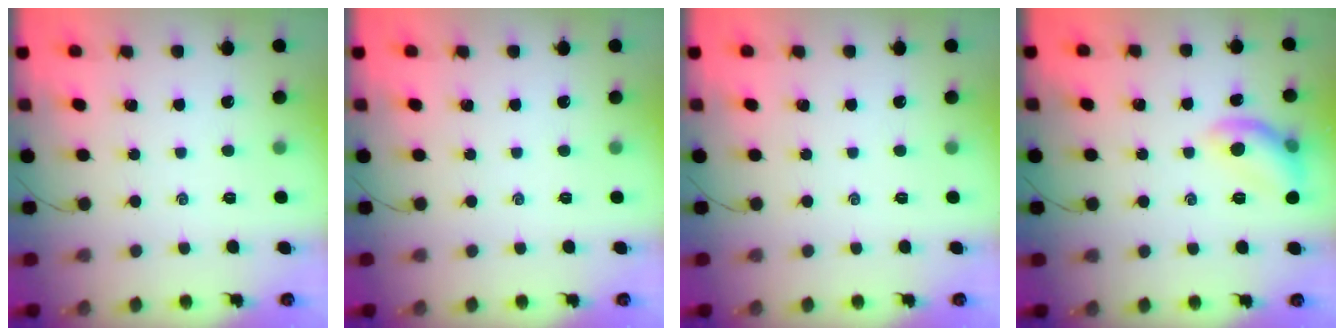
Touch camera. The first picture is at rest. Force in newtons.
{"total": 0.0}
{"total": 0.0}
{"total": 10.1, "press": 10.0, "slide": 1.0}